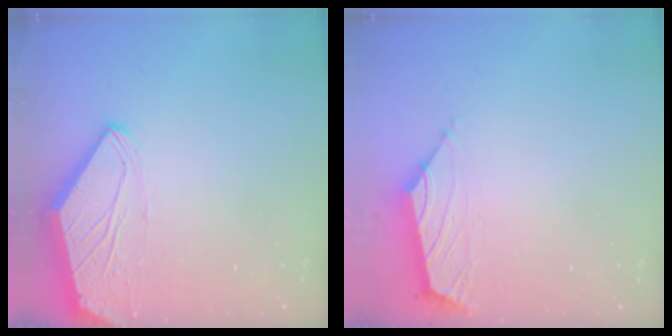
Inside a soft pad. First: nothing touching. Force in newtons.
{"total": 1.5, "press": 1.4, "slide": 0.5}